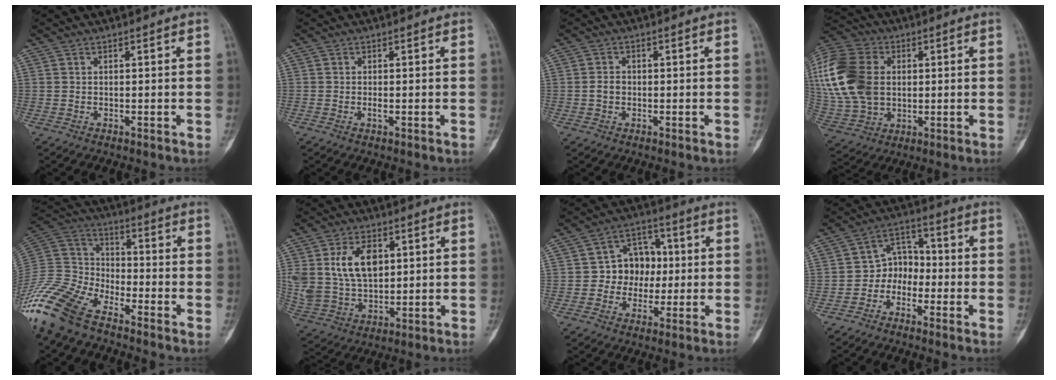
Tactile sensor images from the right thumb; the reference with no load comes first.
{"total": 0.8, "force": [-0.2, 0.4, 0.7], "torque": [-0.011, -0.001, -0.003]}
{"total": 2.1, "force": [-0.3, 1.7, 1.1], "torque": [-0.017, 0.008, -0.008]}
{"total": 22.6, "force": [3.0, 16.6, 15.1], "torque": [-0.337, 0.011, 0.066]}
{"total": 17.5, "force": [-13.1, 7.8, 8.7], "torque": [-0.184, 0.051, -0.259]}
{"total": 13.5, "force": [3.8, 8.8, 9.5], "torque": [-0.165, -0.008, 0.084]}
{"total": 9.4, "force": [0.1, 8.0, 5.0], "torque": [-0.021, 0.019, -0.005]}
{"total": 6.7, "force": [-2.3, 5.3, 3.3], "torque": [-0.018, 0.037, -0.056]}